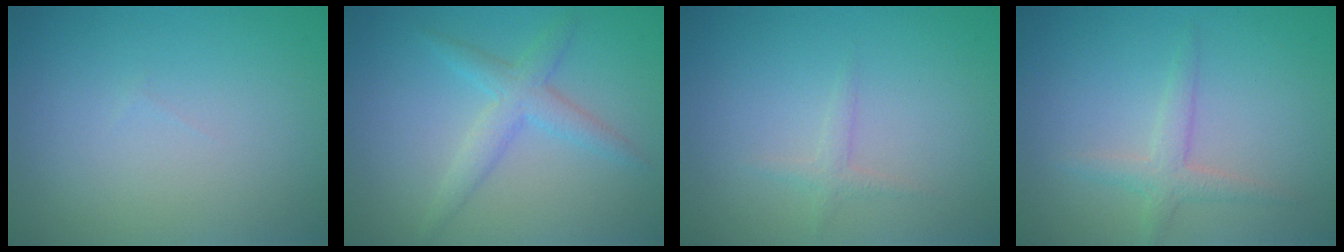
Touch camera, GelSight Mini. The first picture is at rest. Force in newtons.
{"total": 2.9, "press": 2.9, "slide": 0.1}
{"total": 1.1, "press": 1.1, "slide": 0.1}
{"total": 2.2, "press": 2.2, "slide": 0.1}